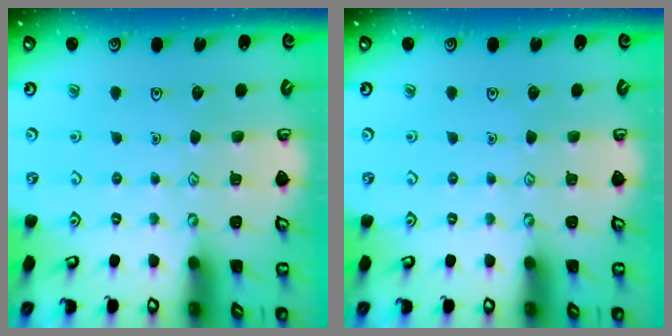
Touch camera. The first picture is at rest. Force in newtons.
{"total": 0.0}